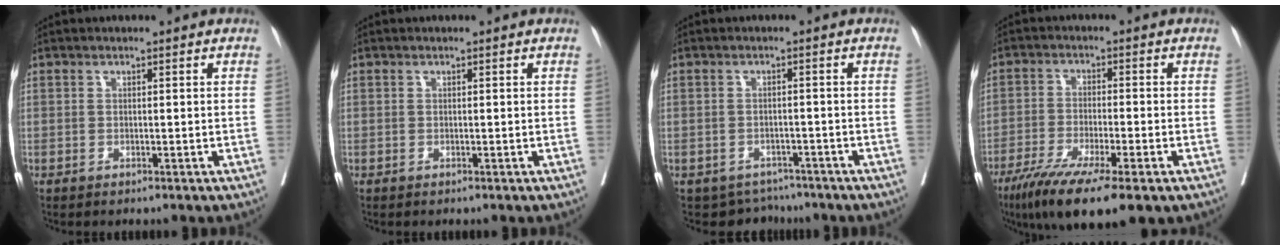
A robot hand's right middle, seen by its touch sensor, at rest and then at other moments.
{"total": 0.0}
{"total": 4.6, "force": [-4.0, 2.3, -0.6], "torque": [0.013, 0.013, -0.053]}
{"total": 12.9, "force": [-8.3, 1.7, 9.7], "torque": [-0.160, -0.032, -0.135]}